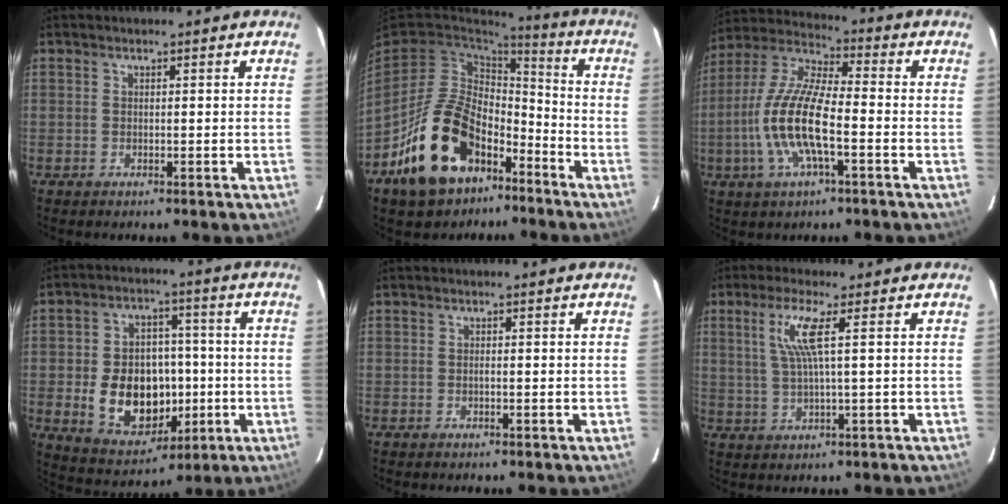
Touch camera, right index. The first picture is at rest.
{"total": 20.7, "force": [-11.3, 12.5, 12.0], "torque": [-0.249, 0.017, -0.169]}
{"total": 14.8, "force": [-4.0, 4.3, 13.5], "torque": [-0.281, -0.001, -0.082]}
{"total": 15.4, "force": [-2.6, 11.2, 10.2], "torque": [-0.214, 0.016, -0.016]}
{"total": 0.0}
{"total": 6.0, "force": [1.8, -0.5, 5.7], "torque": [-0.108, -0.001, 0.042]}